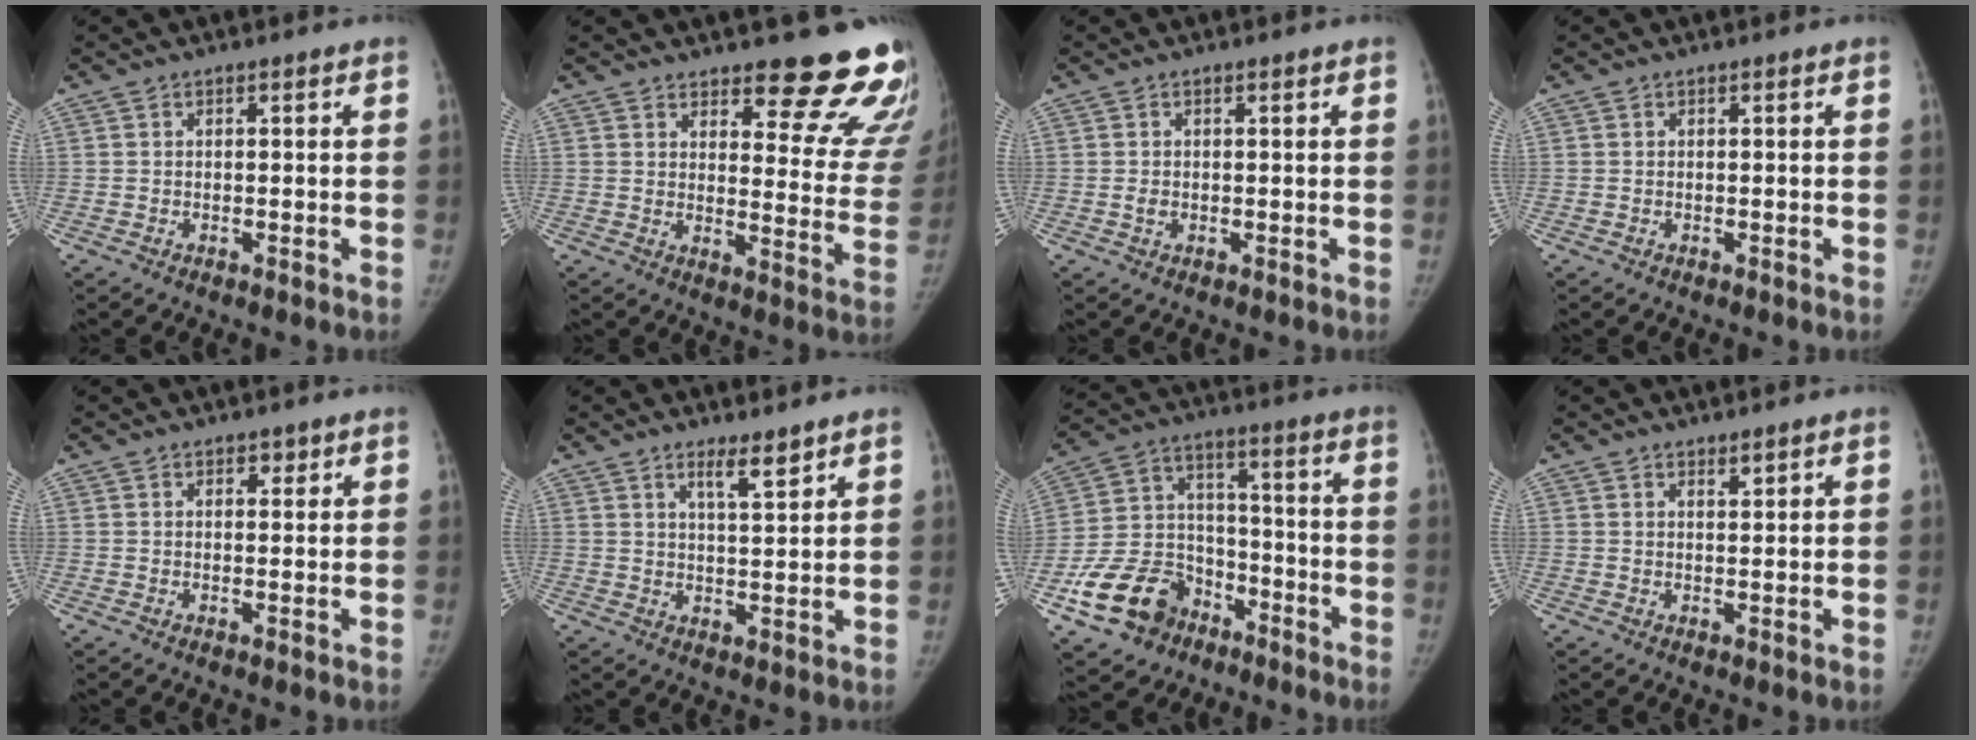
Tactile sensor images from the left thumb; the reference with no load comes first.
{"total": 17.6, "force": [15.2, 4.8, 7.6], "torque": [-0.045, -0.135, 0.172]}
{"total": 2.7, "force": [-0.5, 2.1, 1.6], "torque": [-0.022, 0.002, -0.008]}
{"total": 0.0}
{"total": 1.4, "force": [1.0, 0.9, 0.6], "torque": [0.004, -0.005, 0.011]}
{"total": 4.3, "force": [3.2, 0.7, 2.7], "torque": [-0.038, -0.029, 0.055]}
{"total": 15.5, "force": [-8.8, 11.1, 6.2], "torque": [-0.090, 0.068, -0.151]}
{"total": 1.2, "force": [1.0, 0.3, 0.5], "torque": [-0.004, -0.009, 0.018]}